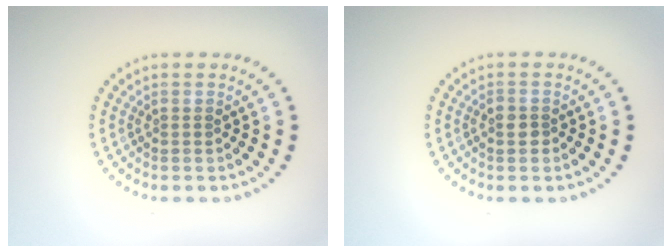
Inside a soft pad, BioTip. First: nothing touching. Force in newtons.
{"total": 1.4, "press": 1.3, "slide": 0.4}